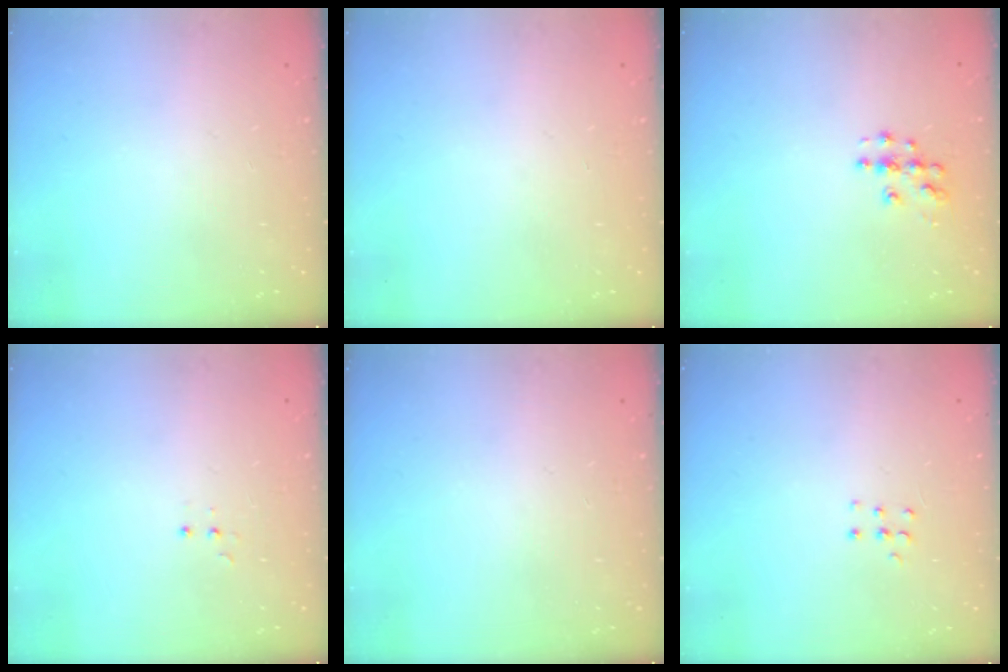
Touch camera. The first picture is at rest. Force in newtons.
{"total": 0.0}
{"total": 6.1, "press": 6.1, "slide": 0.3}
{"total": 3.4, "press": 3.3, "slide": 0.7}
{"total": 0.0}
{"total": 3.8, "press": 3.8, "slide": 0.4}